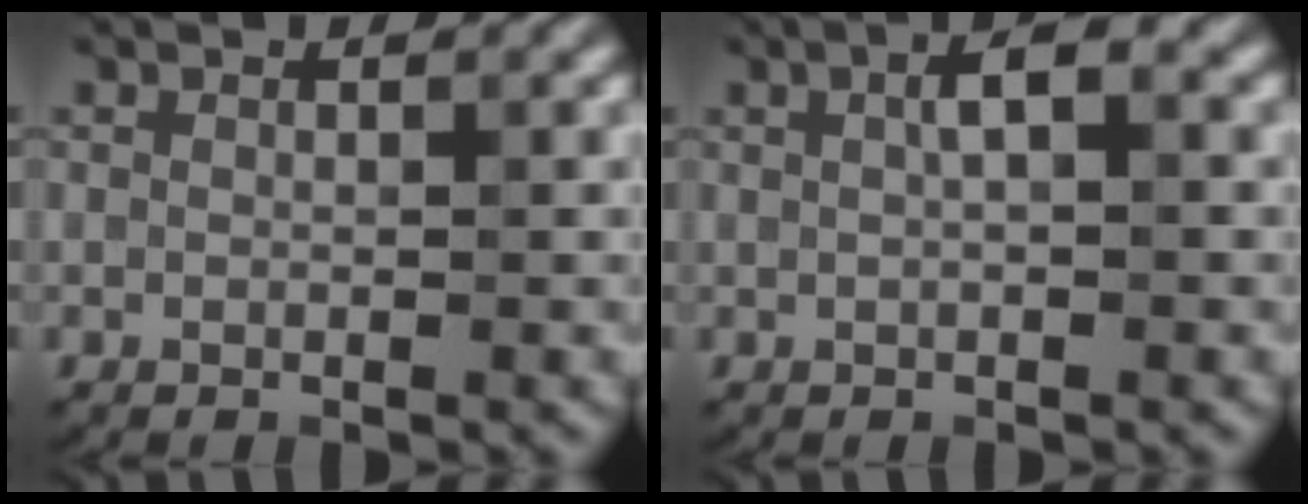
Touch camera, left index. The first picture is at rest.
{"total": 2.5, "force": [0.5, 0.6, 2.4], "torque": [-0.039, 0.010, 0.007]}